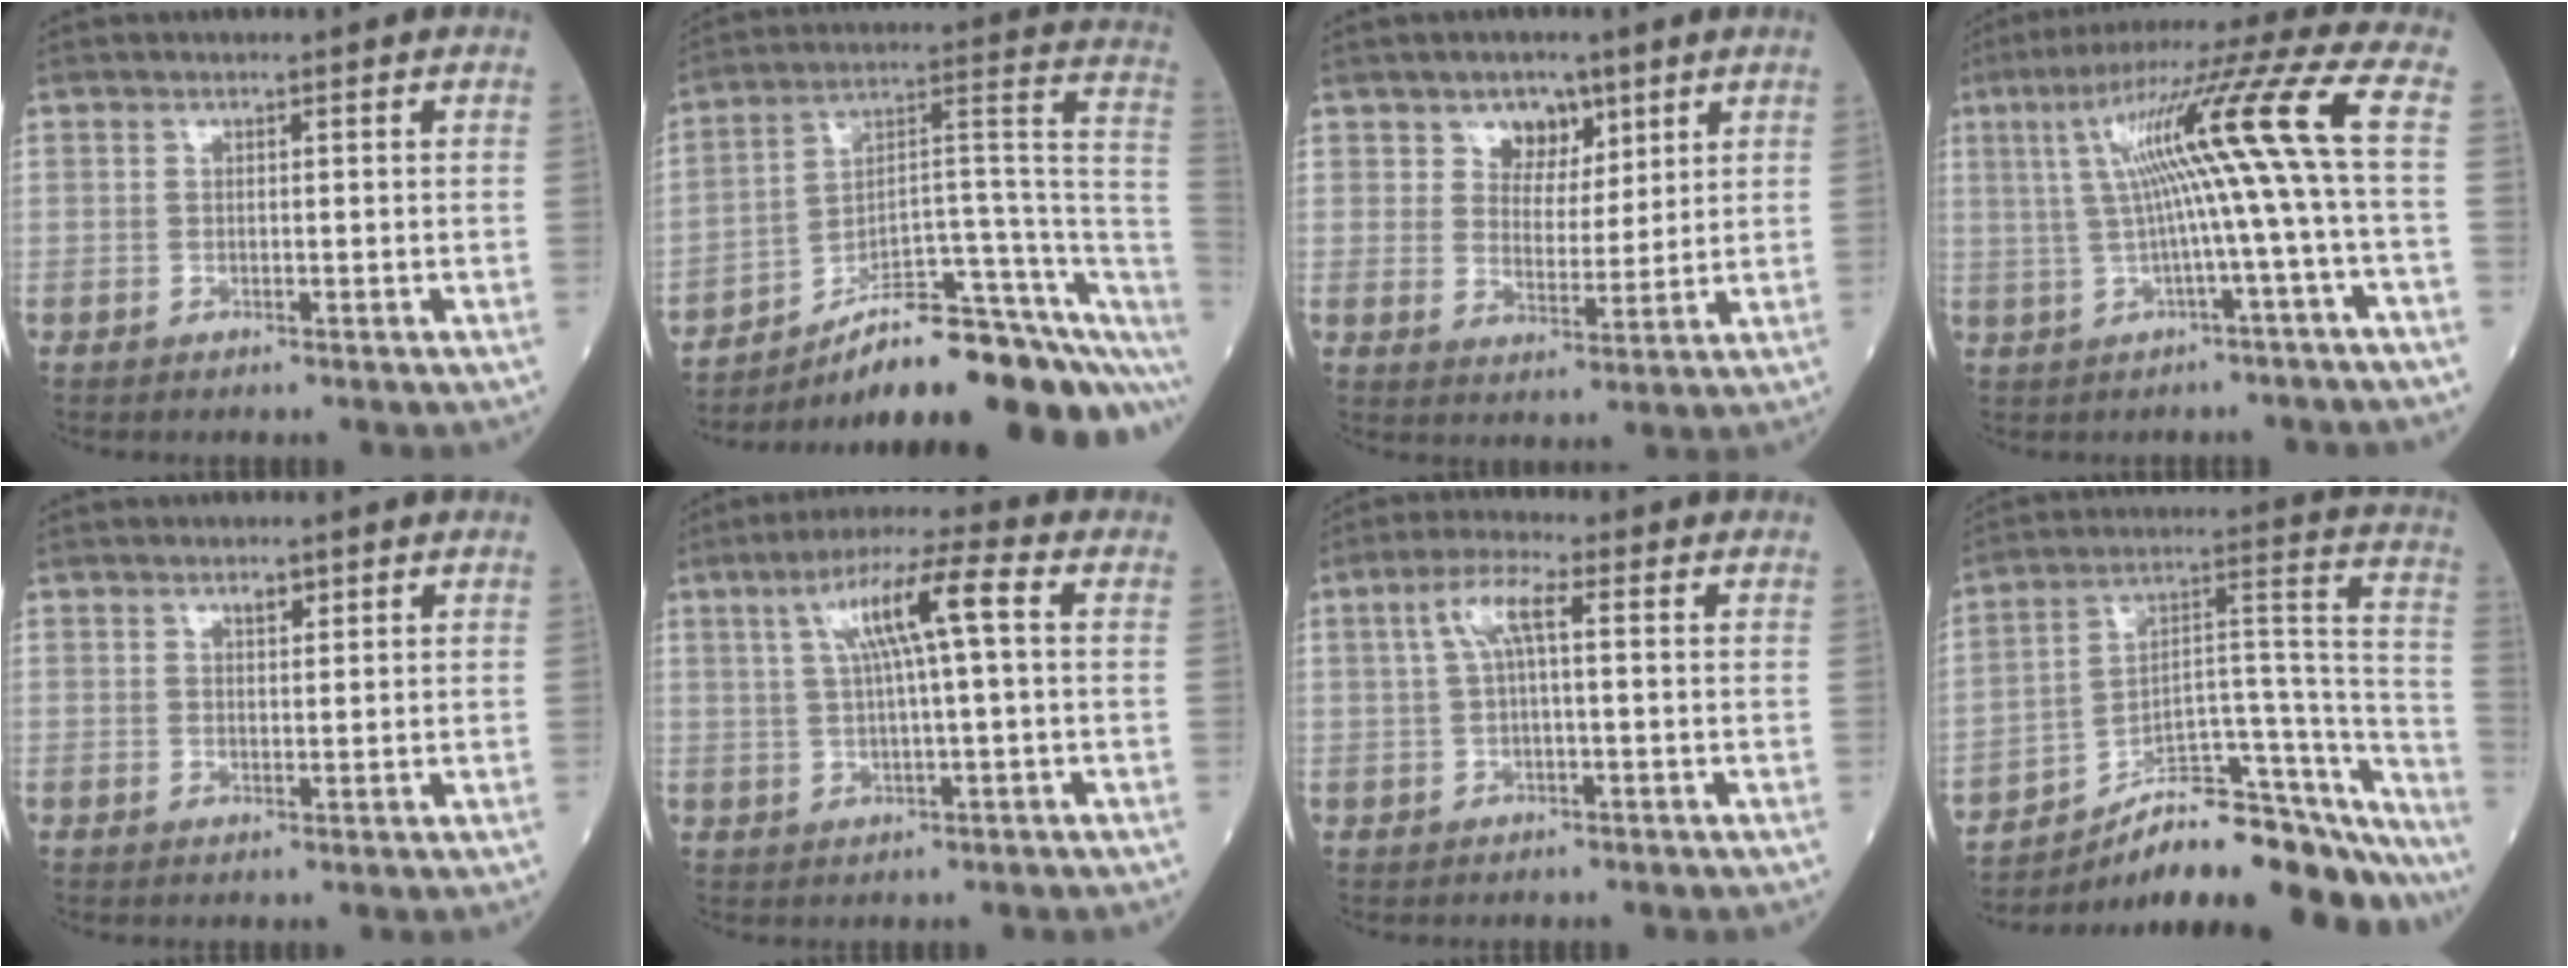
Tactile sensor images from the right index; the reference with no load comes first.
{"total": 23.7, "force": [-17.0, 4.3, 15.9], "torque": [-0.140, 0.048, -0.251]}
{"total": 5.5, "force": [3.4, 3.7, 2.2], "torque": [-0.028, 0.001, 0.059]}
{"total": 13.6, "force": [1.2, -1.9, 13.5], "torque": [-0.219, 0.039, 0.022]}
{"total": 1.6, "force": [1.1, 0.6, 1.0], "torque": [-0.014, -0.002, 0.017]}
{"total": 9.1, "force": [2.3, 0.4, 8.8], "torque": [-0.159, 0.022, 0.039]}
{"total": 5.0, "force": [1.1, 0.9, 4.8], "torque": [-0.099, 0.021, 0.023]}
{"total": 26.9, "force": [-22.5, 6.2, 13.4], "torque": [-0.139, 0.039, -0.327]}